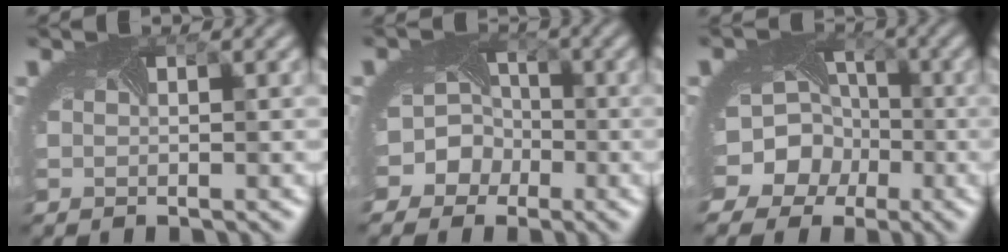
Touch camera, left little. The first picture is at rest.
{"total": 7.4, "force": [-2.9, 6.5, 1.9], "torque": [-0.025, 0.002, -0.072]}
{"total": 12.2, "force": [-4.0, 10.6, 4.4], "torque": [-0.099, -0.012, -0.088]}